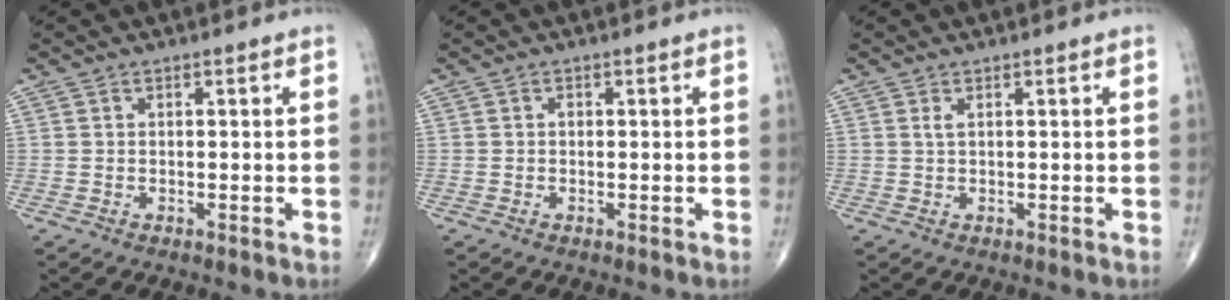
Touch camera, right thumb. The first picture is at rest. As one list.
[{"total": 0.6, "force": [0.0, 0.4, 0.4], "torque": [-0.005, 0.001, 0.000]}, {"total": 0.9, "force": [0.4, 0.2, 0.7], "torque": [-0.018, 0.003, 0.009]}]